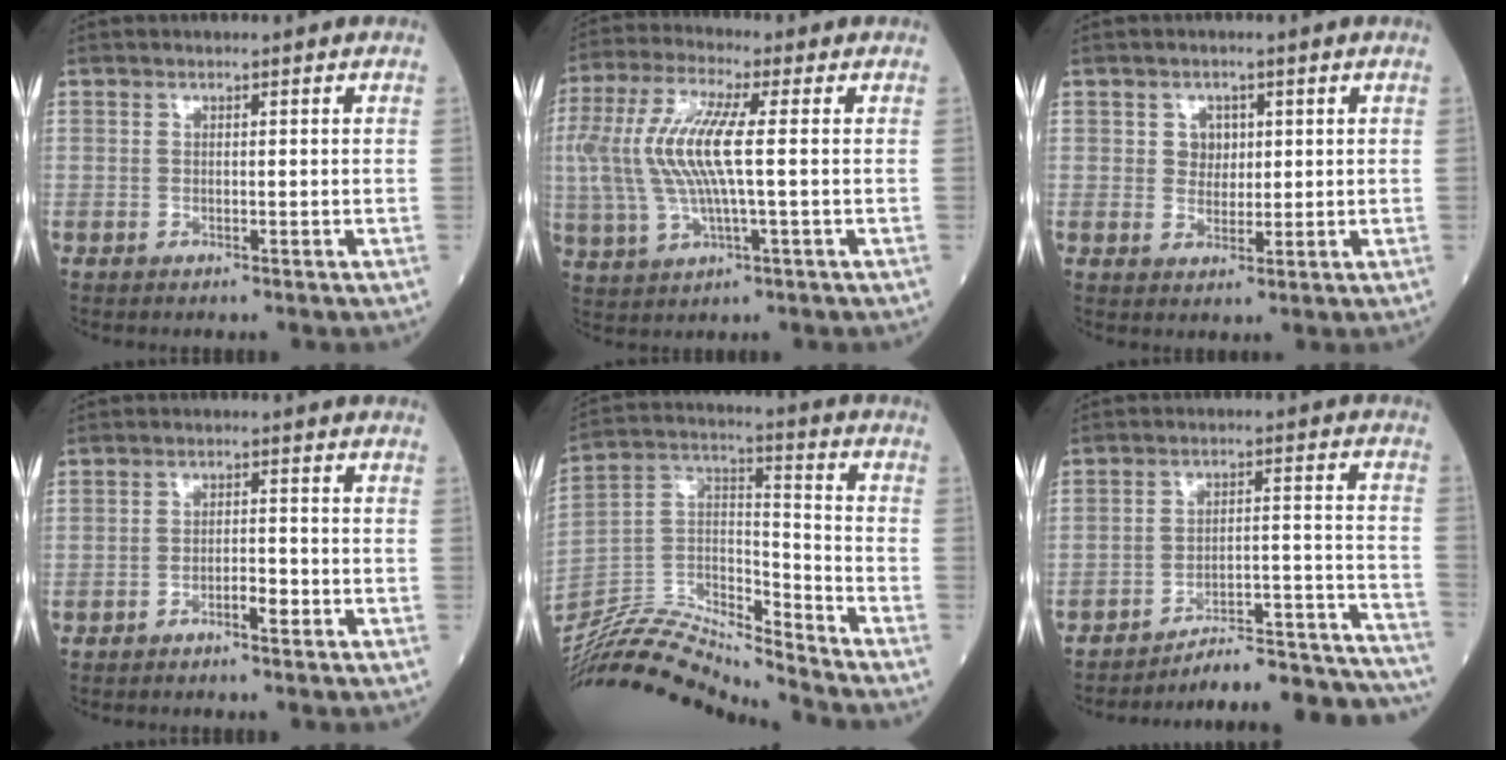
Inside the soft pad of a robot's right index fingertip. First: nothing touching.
{"total": 12.0, "force": [0.8, 2.3, 11.8], "torque": [-0.268, 0.014, 0.014]}
{"total": 2.8, "force": [0.9, 2.4, 1.2], "torque": [-0.014, 0.002, 0.014]}
{"total": 2.5, "force": [-1.6, 0.7, 1.8], "torque": [-0.023, 0.006, -0.029]}
{"total": 18.6, "force": [-18.1, 0.5, 4.4], "torque": [-0.080, 0.039, -0.329]}
{"total": 21.3, "force": [-20.9, 0.0, 3.9], "torque": [-0.005, 0.022, -0.281]}